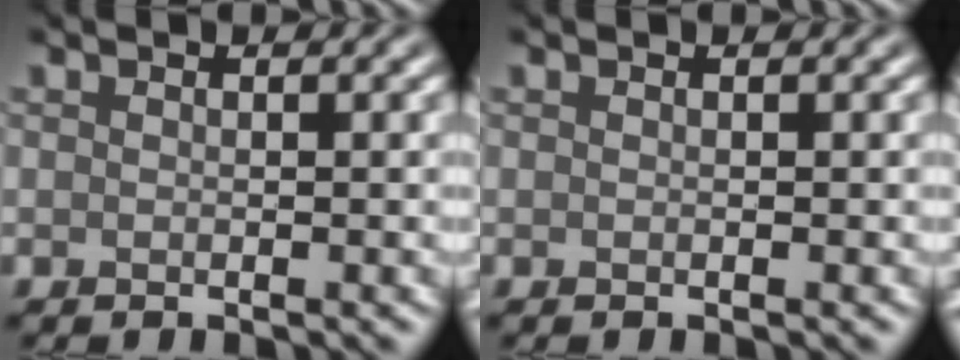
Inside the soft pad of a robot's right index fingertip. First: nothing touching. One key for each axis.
{"total": 0.0}